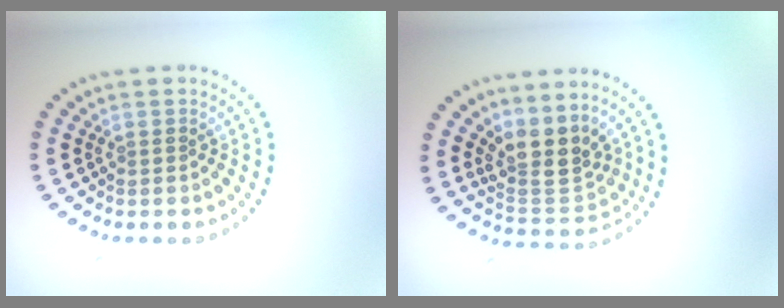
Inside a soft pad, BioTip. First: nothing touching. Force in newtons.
{"total": 3.8, "press": 3.0, "slide": 2.4}